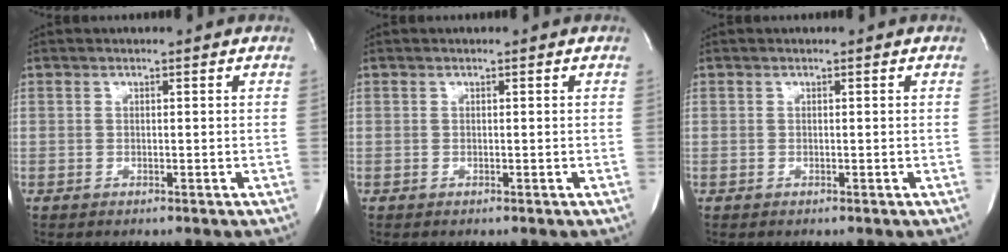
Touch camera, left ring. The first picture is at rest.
{"total": 0.0}
{"total": 0.0}